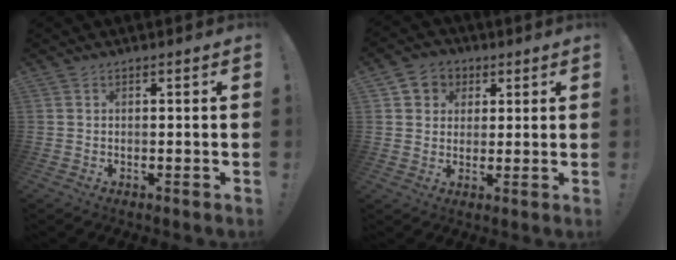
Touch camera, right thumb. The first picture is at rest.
{"total": 6.3, "force": [1.6, 5.9, 1.6], "torque": [-0.024, -0.002, 0.035]}